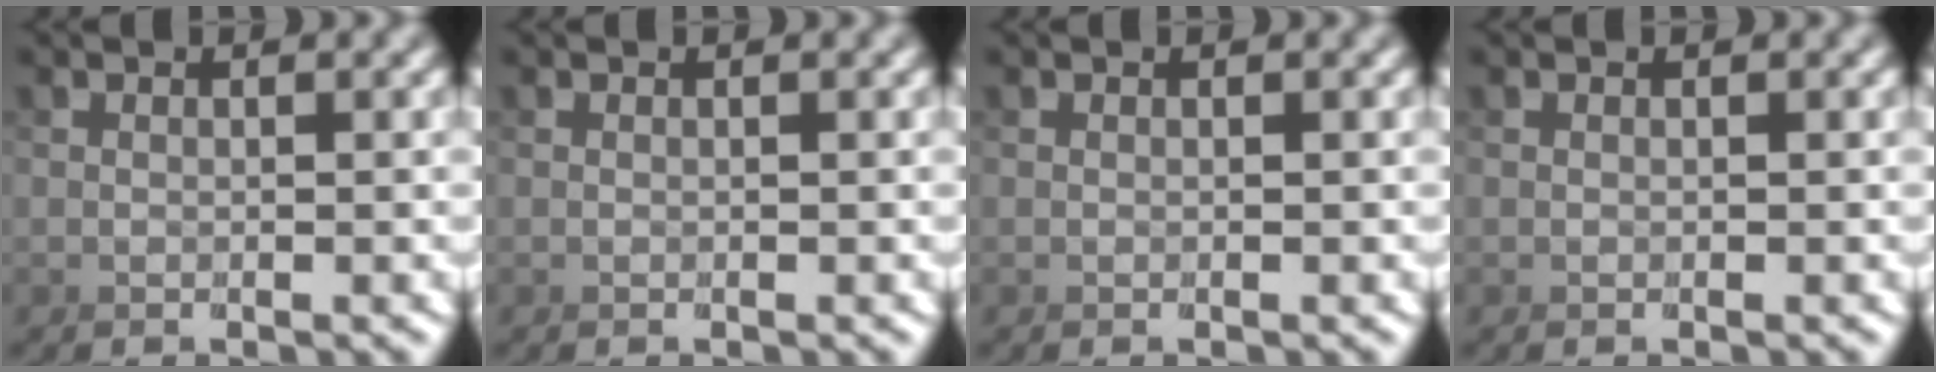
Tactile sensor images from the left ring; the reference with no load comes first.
{"total": 0.0}
{"total": 0.0}
{"total": 0.0}